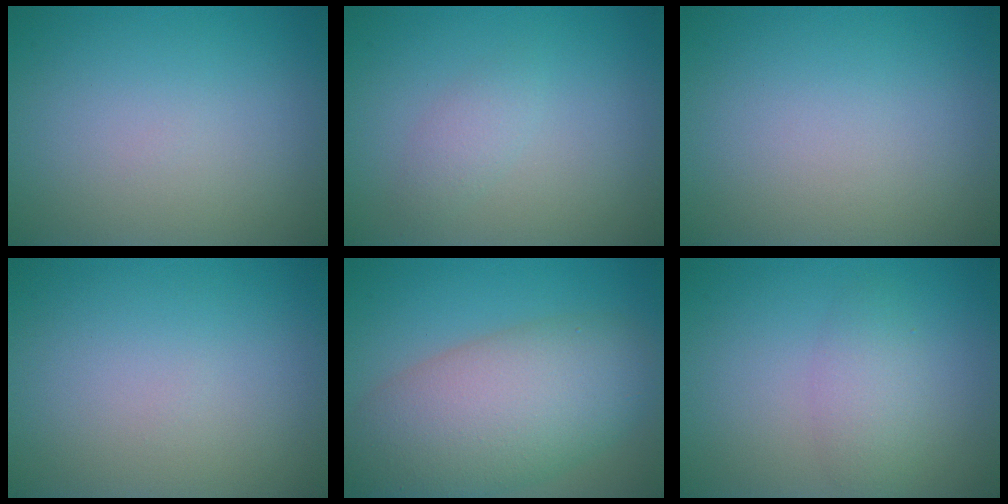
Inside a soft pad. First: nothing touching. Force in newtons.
{"total": 1.3, "press": 1.3, "slide": 0.0}
{"total": 0.0}
{"total": 0.0}
{"total": 9.9, "press": 9.9, "slide": 0.5}
{"total": 2.4, "press": 2.4, "slide": 0.0}